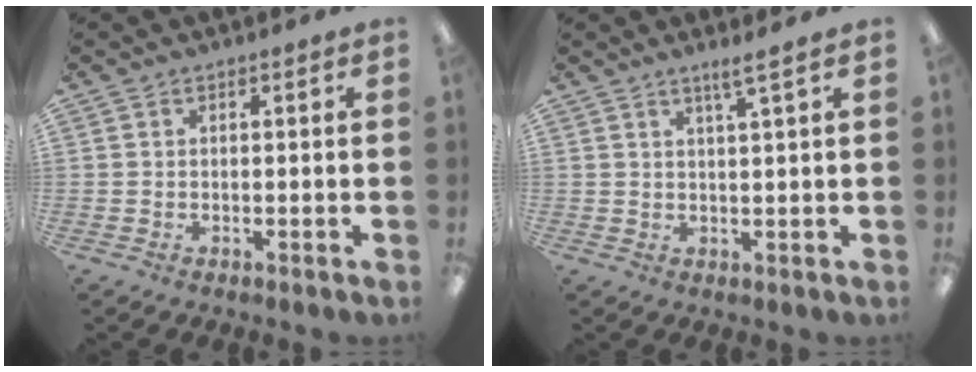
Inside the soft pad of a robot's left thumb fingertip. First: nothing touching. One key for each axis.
{"total": 3.0, "fx": 2.2, "fy": -0.3, "fz": 2.1, "tx": -0.045, "ty": -0.005, "tz": 0.038}